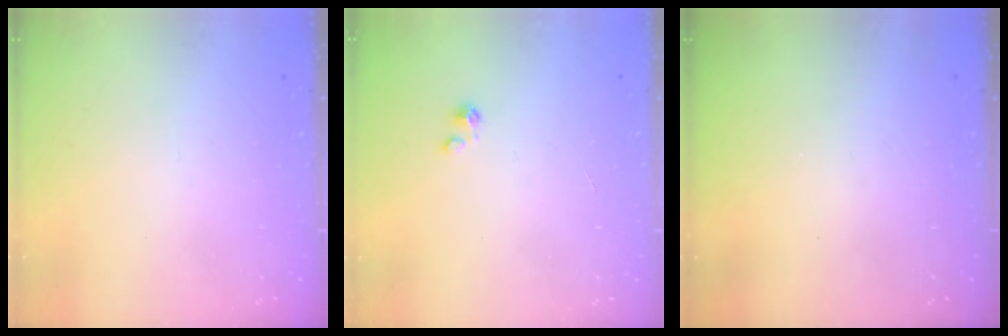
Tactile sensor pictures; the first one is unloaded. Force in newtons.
{"total": 0.0}
{"total": 0.0}